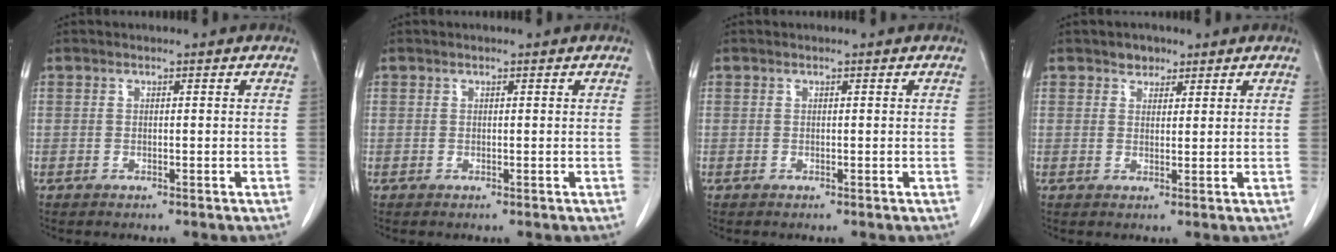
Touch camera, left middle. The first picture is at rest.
{"total": 0.0}
{"total": 0.0}
{"total": 2.2, "force": [1.5, 1.5, 0.5], "torque": [-0.008, 0.000, 0.024]}